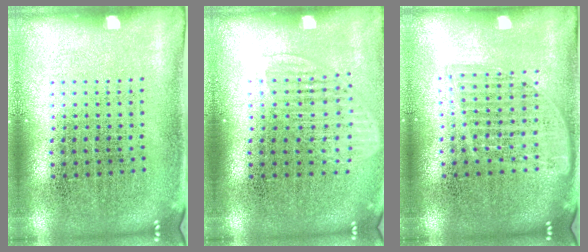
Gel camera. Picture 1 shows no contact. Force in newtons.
{"total": 1.6, "press": 1.4, "slide": 0.8}
{"total": 1.6, "press": 1.4, "slide": 0.8}